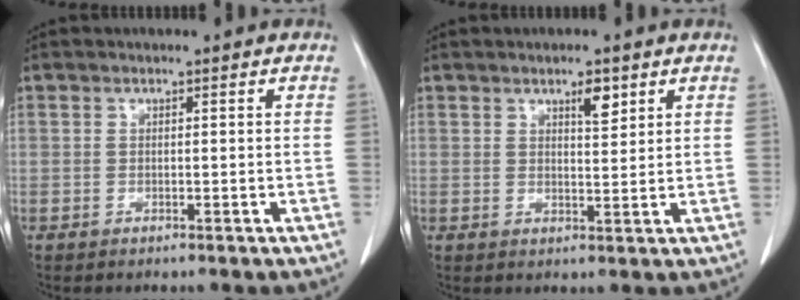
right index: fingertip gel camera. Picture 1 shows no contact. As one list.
[{"total": 3.1, "force": [1.9, 0.8, 2.3], "torque": [-0.039, -0.004, 0.031]}]